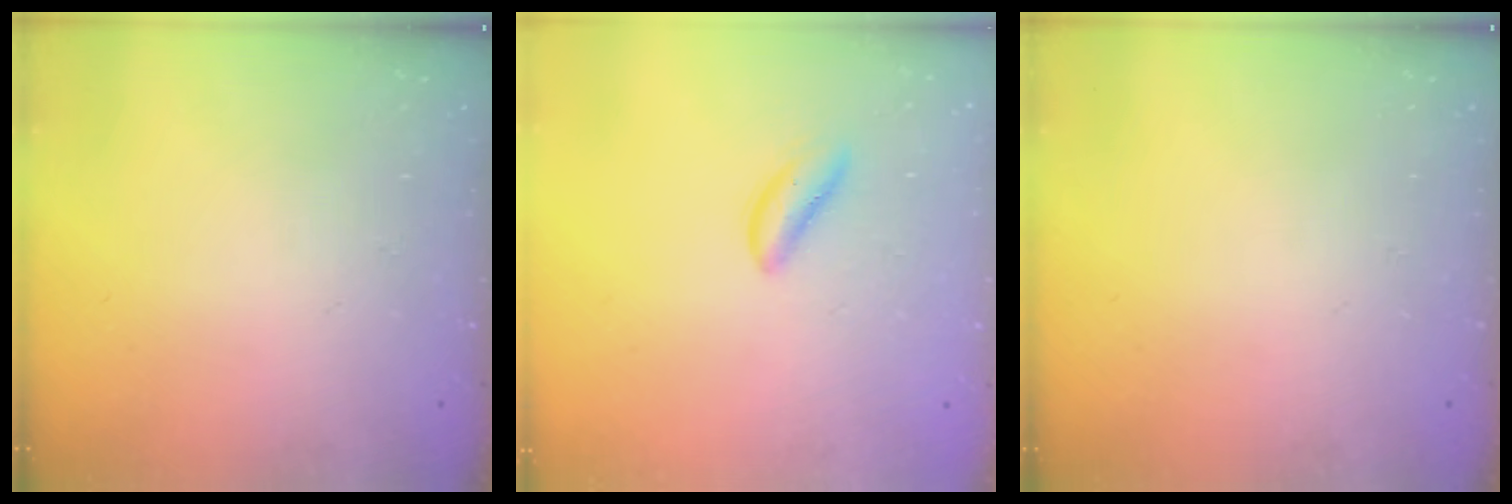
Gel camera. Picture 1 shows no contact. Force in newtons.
{"total": 2.2, "press": 2.2, "slide": 0.4}
{"total": 0.0}